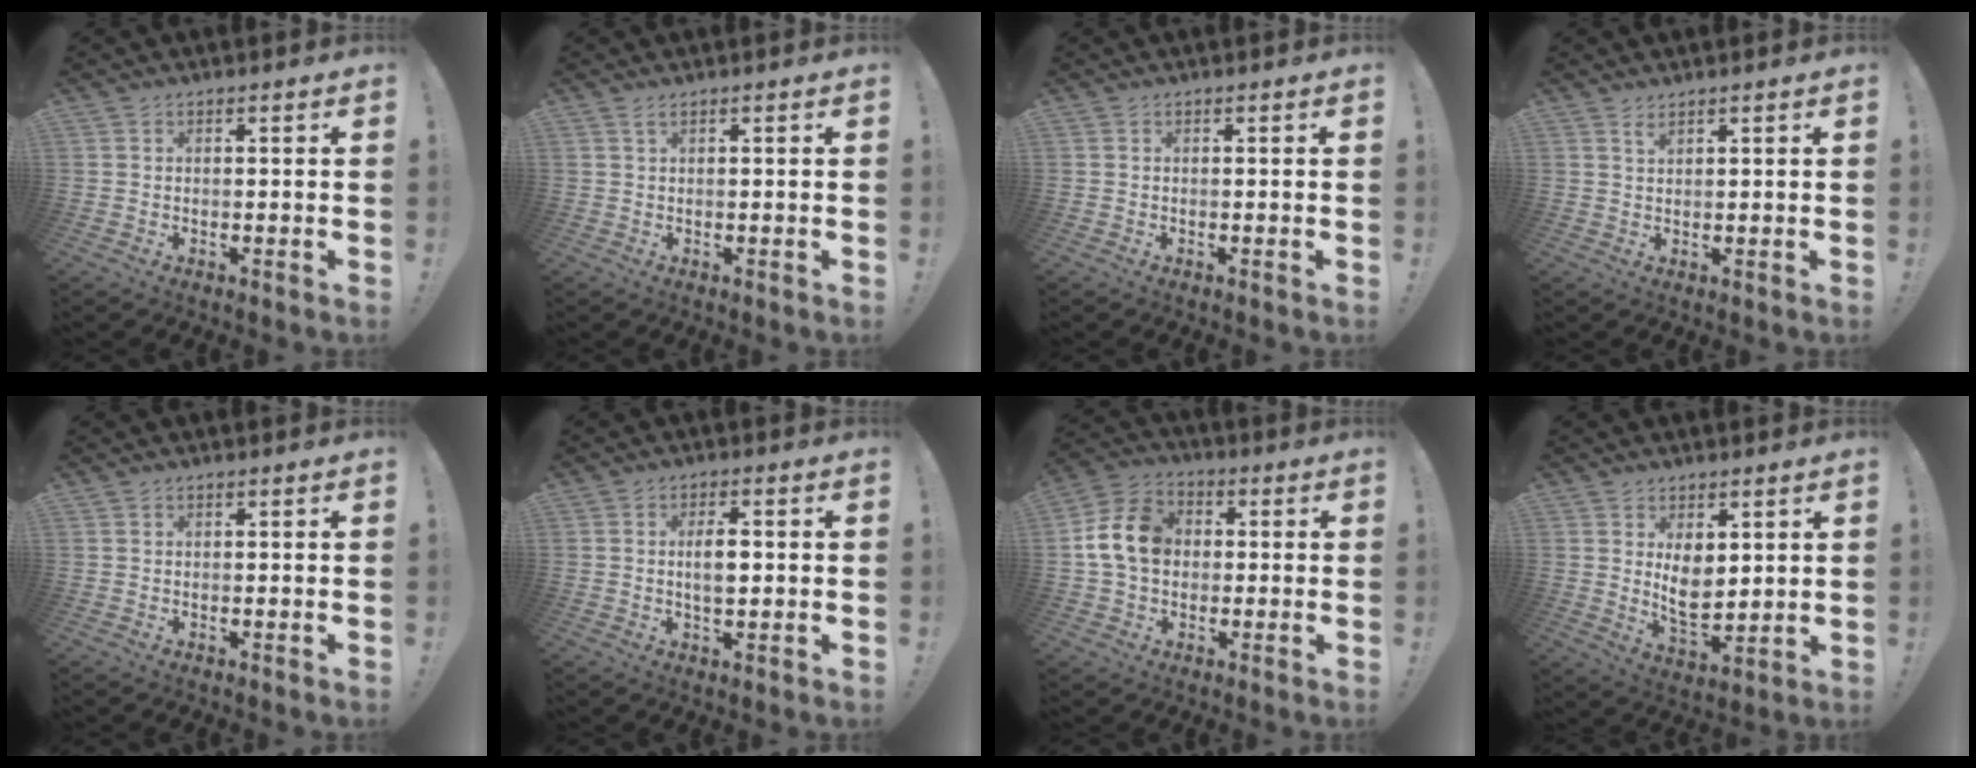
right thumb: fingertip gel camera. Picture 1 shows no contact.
{"total": 1.3, "force": [0.7, 0.0, 1.1], "torque": [-0.016, -0.002, 0.010]}
{"total": 0.0}
{"total": 1.5, "force": [1.2, 0.4, 0.9], "torque": [-0.011, -0.004, 0.020]}
{"total": 0.5, "force": [0.3, 0.4, 0.1], "torque": [0.006, -0.003, 0.004]}
{"total": 5.4, "force": [0.2, 2.3, 4.9], "torque": [-0.078, 0.000, -0.004]}
{"total": 13.3, "force": [1.3, 10.4, 8.2], "torque": [-0.149, 0.013, 0.029]}
{"total": 8.3, "force": [2.9, 5.5, 5.5], "torque": [-0.095, -0.026, 0.057]}